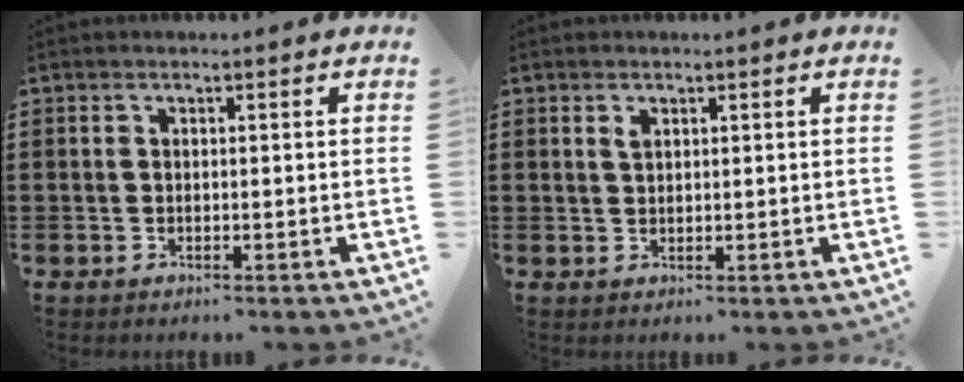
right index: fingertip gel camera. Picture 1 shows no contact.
{"total": 1.1, "force": [0.7, 0.5, 0.7], "torque": [-0.016, 0.004, 0.012]}